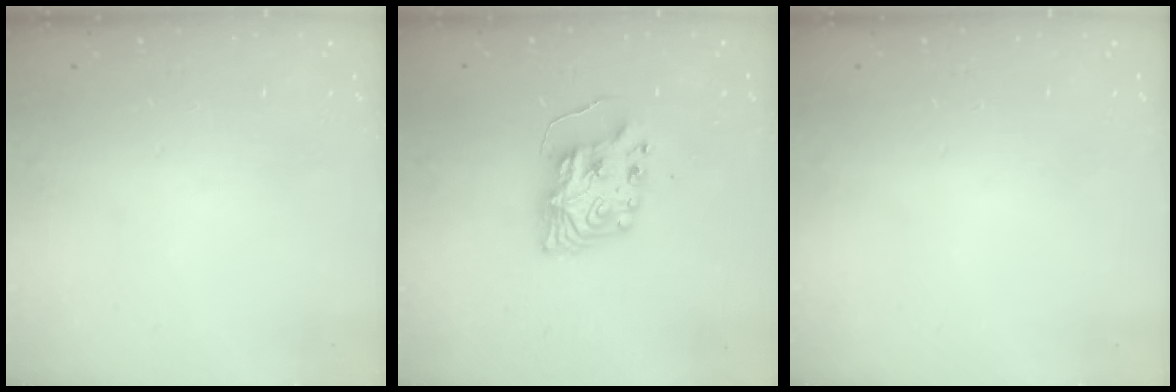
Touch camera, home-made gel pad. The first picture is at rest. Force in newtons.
{"total": 8.5, "press": 8.5, "slide": 0.6}
{"total": 0.0}